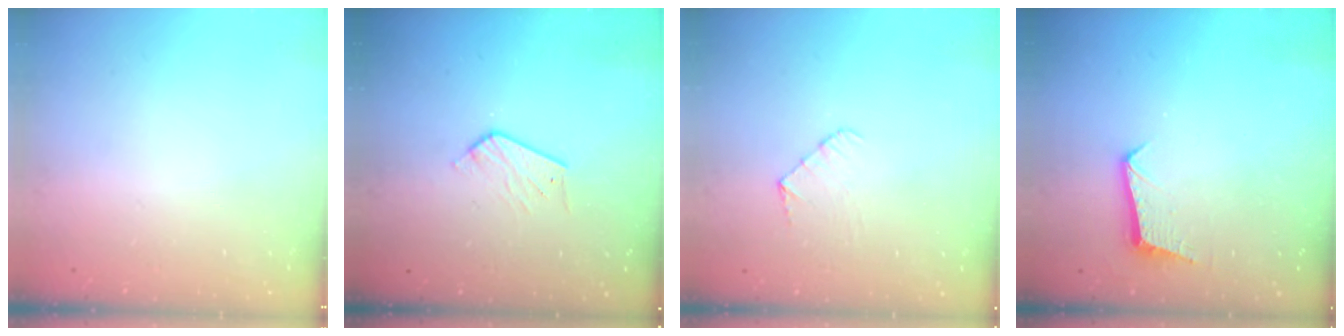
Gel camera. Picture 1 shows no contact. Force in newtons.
{"total": 5.2, "press": 5.1, "slide": 0.4}
{"total": 4.4, "press": 4.4, "slide": 0.4}
{"total": 7.1, "press": 7.1, "slide": 0.5}